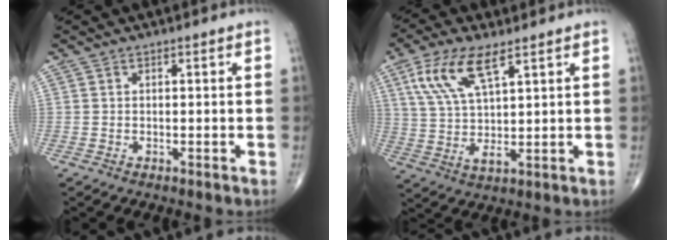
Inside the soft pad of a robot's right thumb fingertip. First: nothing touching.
{"total": 11.3, "force": [5.5, 3.9, 9.0], "torque": [-0.185, -0.012, 0.111]}